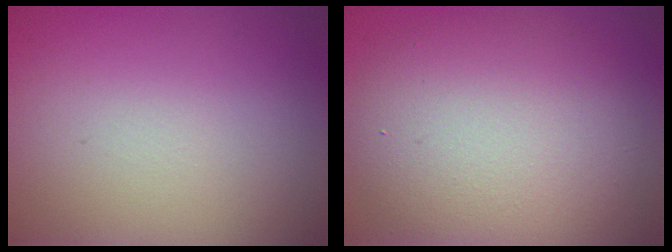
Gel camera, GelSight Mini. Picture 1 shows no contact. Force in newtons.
{"total": 8.7, "press": 8.7, "slide": 0.4}